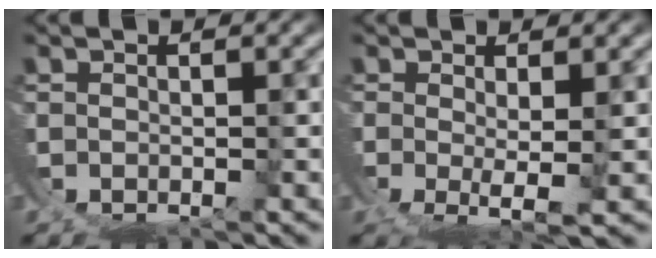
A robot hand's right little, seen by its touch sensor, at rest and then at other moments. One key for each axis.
{"total": 2.5, "fx": -0.5, "fy": -0.3, "fz": 2.4, "tx": -0.042, "ty": -0.029, "tz": 0.003}